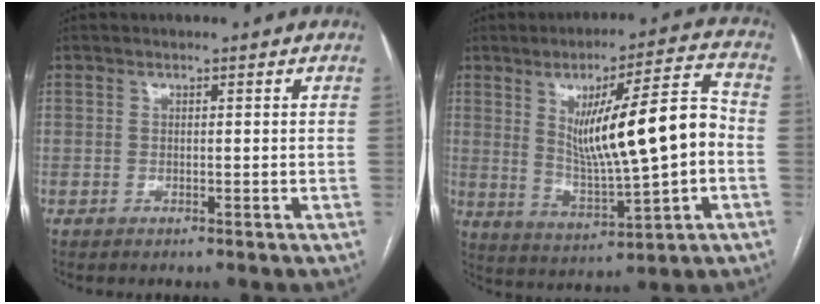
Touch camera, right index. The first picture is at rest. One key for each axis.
{"total": 15.3, "fx": 0.7, "fy": 2.0, "fz": 15.1, "tx": -0.244, "ty": 0.013, "tz": 0.020}